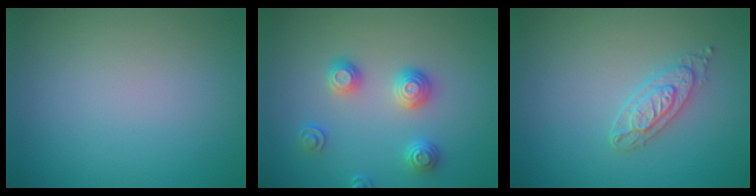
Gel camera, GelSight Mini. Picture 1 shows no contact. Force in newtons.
{"total": 3.0, "press": 2.6, "slide": 1.3}
{"total": 2.6, "press": 2.4, "slide": 1.1}